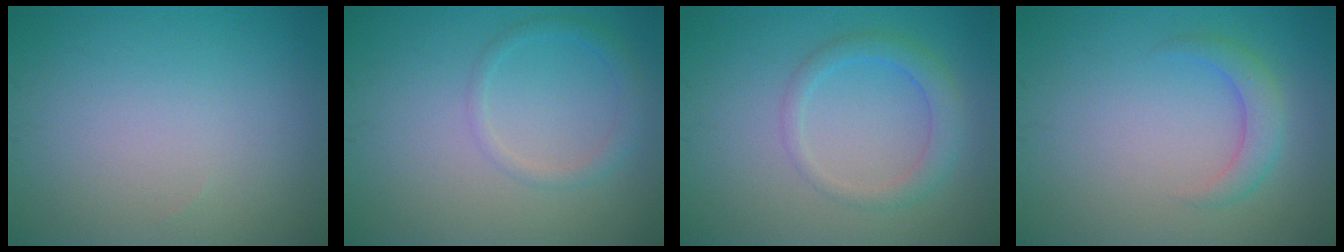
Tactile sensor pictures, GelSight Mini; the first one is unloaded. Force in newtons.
{"total": 1.7, "press": 1.7, "slide": 0.1}
{"total": 2.6, "press": 2.6, "slide": 0.0}
{"total": 2.4, "press": 2.4, "slide": 0.0}